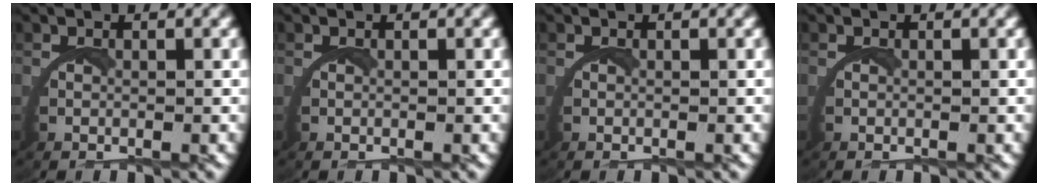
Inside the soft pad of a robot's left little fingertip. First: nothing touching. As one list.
[{"total": 0.0}, {"total": 0.0}, {"total": 0.0}]